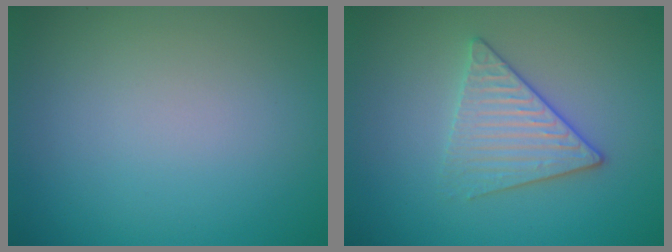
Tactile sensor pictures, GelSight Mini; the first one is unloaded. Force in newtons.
{"total": 3.4, "press": 3.1, "slide": 1.3}